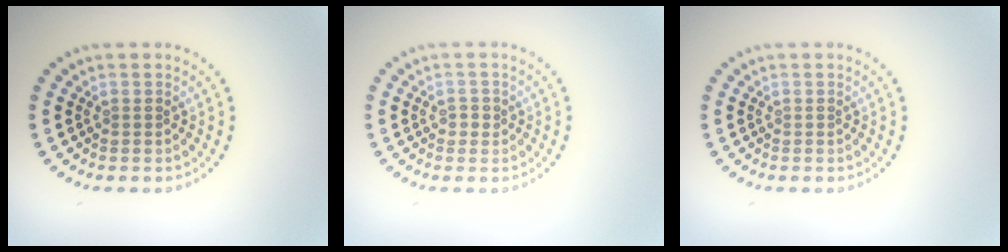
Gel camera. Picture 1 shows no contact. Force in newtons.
{"total": 1.1, "press": 1.0, "slide": 0.3}
{"total": 0.0}